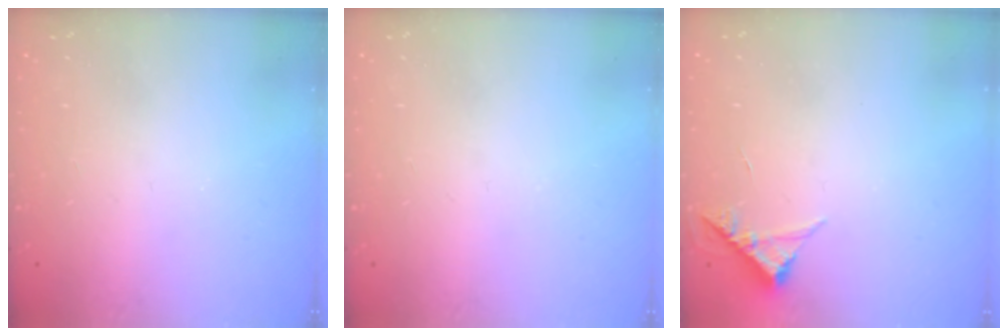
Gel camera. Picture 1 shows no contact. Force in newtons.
{"total": 0.0}
{"total": 4.6, "press": 4.6, "slide": 0.3}